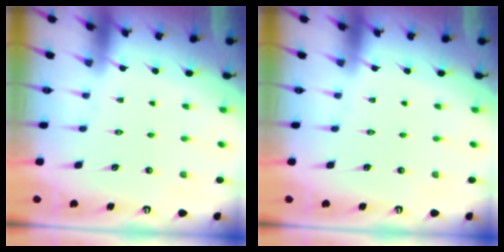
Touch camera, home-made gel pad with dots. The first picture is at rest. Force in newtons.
{"total": 0.0}